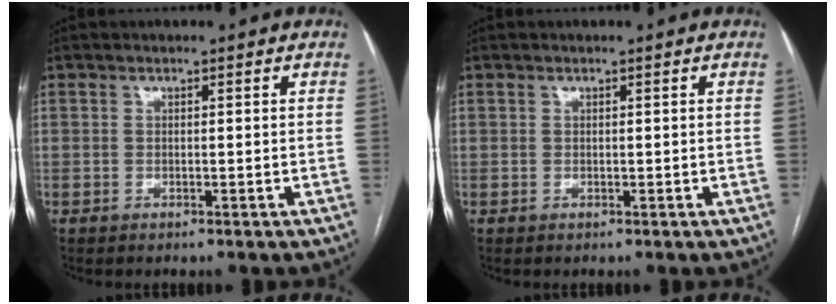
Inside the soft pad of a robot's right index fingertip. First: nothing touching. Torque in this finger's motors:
{"motor_torque": [0.93, 0.65, 0.16, 0.04]}